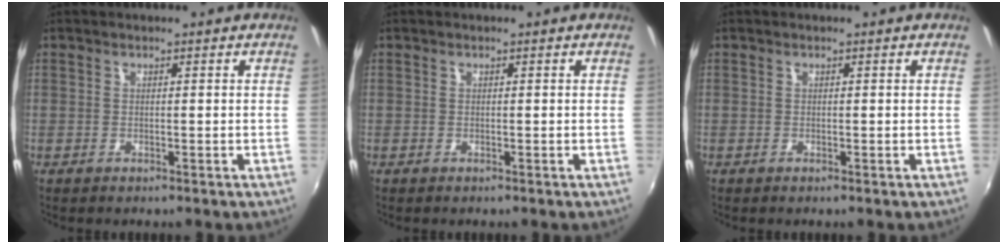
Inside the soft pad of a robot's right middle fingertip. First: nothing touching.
{"total": 0.0}
{"total": 0.0}